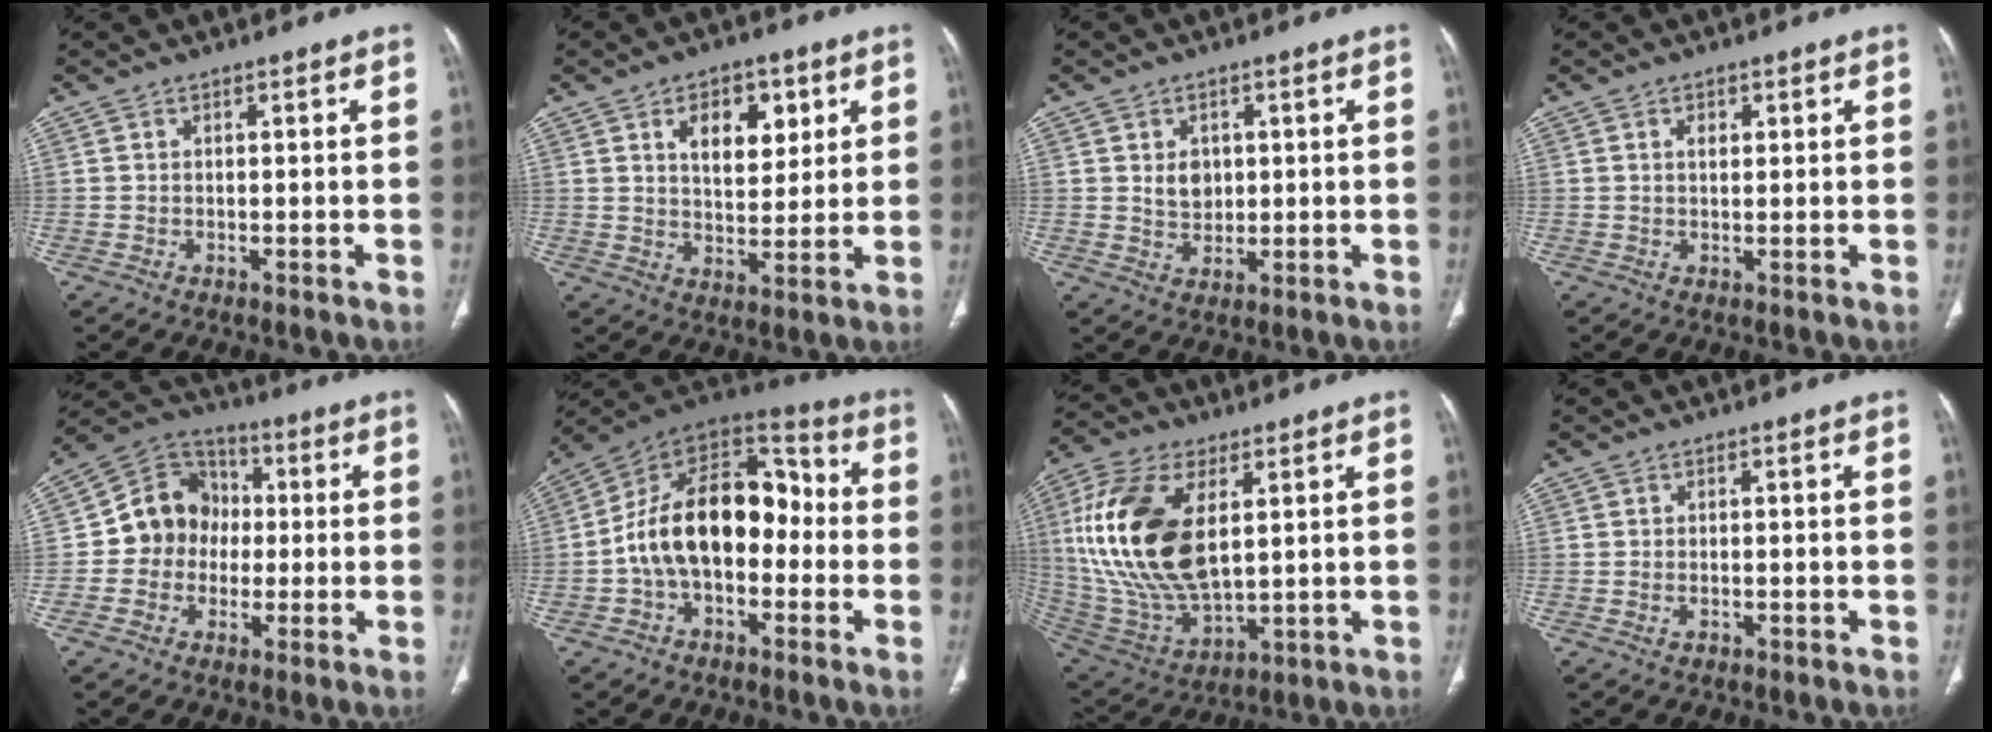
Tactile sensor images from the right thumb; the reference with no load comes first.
{"total": 10.0, "force": [4.1, 5.9, 6.9], "torque": [-0.069, -0.020, 0.067]}
{"total": 4.3, "force": [0.9, 3.3, 2.5], "torque": [-0.023, -0.008, 0.022]}
{"total": 2.2, "force": [0.9, 1.3, 1.5], "torque": [-0.018, -0.003, 0.016]}
{"total": 11.9, "force": [-0.7, 10.7, 5.2], "torque": [-0.049, 0.032, -0.025]}
{"total": 19.3, "force": [-2.2, 12.1, 14.9], "torque": [-0.220, 0.060, -0.047]}
{"total": 22.6, "force": [4.8, 11.8, 18.6], "torque": [-0.385, -0.022, 0.097]}
{"total": 1.0, "force": [-0.5, 0.6, 0.7], "torque": [-0.015, 0.007, -0.005]}